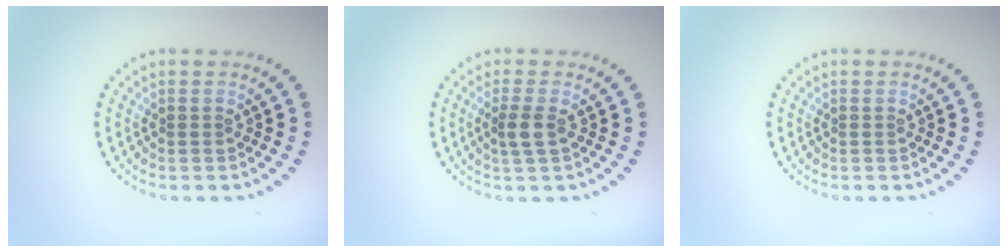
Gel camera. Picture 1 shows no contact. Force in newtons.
{"total": 1.7, "press": 1.5, "slide": 0.9}
{"total": 0.0}